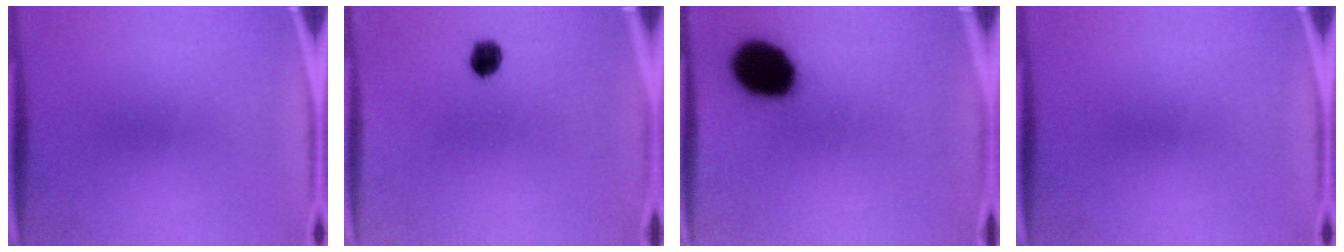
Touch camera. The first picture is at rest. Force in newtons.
{"total": 3.6}
{"total": 17.5}
{"total": 0.0}